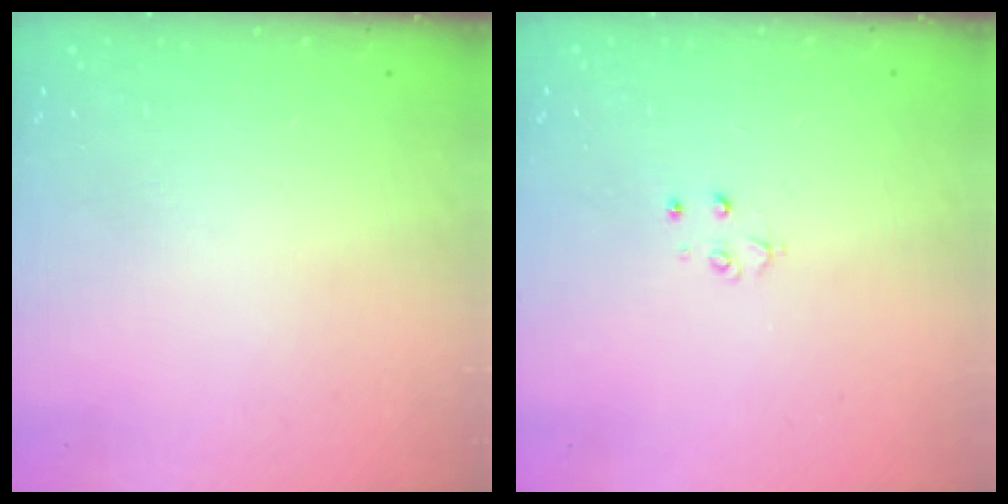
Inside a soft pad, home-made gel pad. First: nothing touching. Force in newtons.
{"total": 2.8, "press": 2.8, "slide": 0.3}